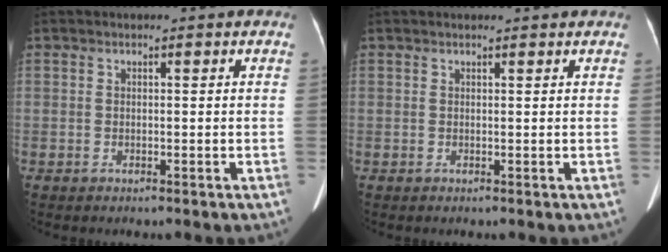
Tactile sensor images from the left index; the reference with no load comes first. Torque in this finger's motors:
{"motor_torque": [-0.47, 0.23, -0.33, -0.06]}